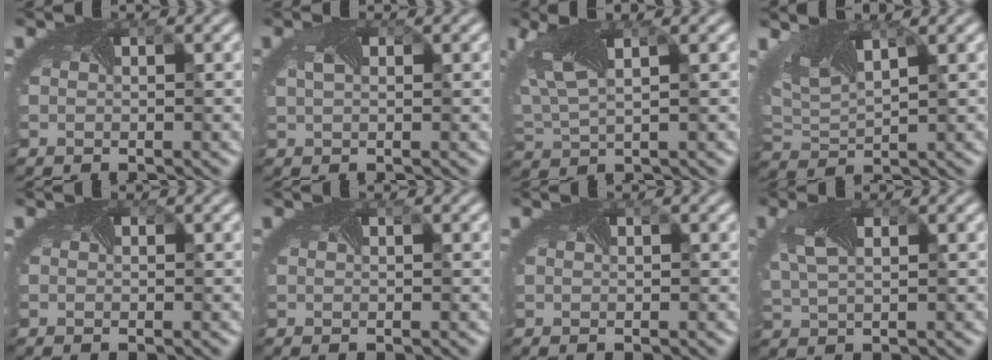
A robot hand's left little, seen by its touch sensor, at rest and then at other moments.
{"total": 0.8, "force": [0.4, 0.4, 0.6], "torque": [-0.020, -0.002, 0.011]}
{"total": 7.5, "force": [2.8, 3.5, 6.1], "torque": [-0.138, 0.020, 0.058]}
{"total": 5.3, "force": [3.2, 2.0, 3.7], "torque": [-0.079, 0.020, 0.059]}
{"total": 0.0}
{"total": 0.0}
{"total": 0.0}
{"total": 2.7, "force": [1.1, 1.1, 2.2], "torque": [-0.059, -0.001, 0.026]}